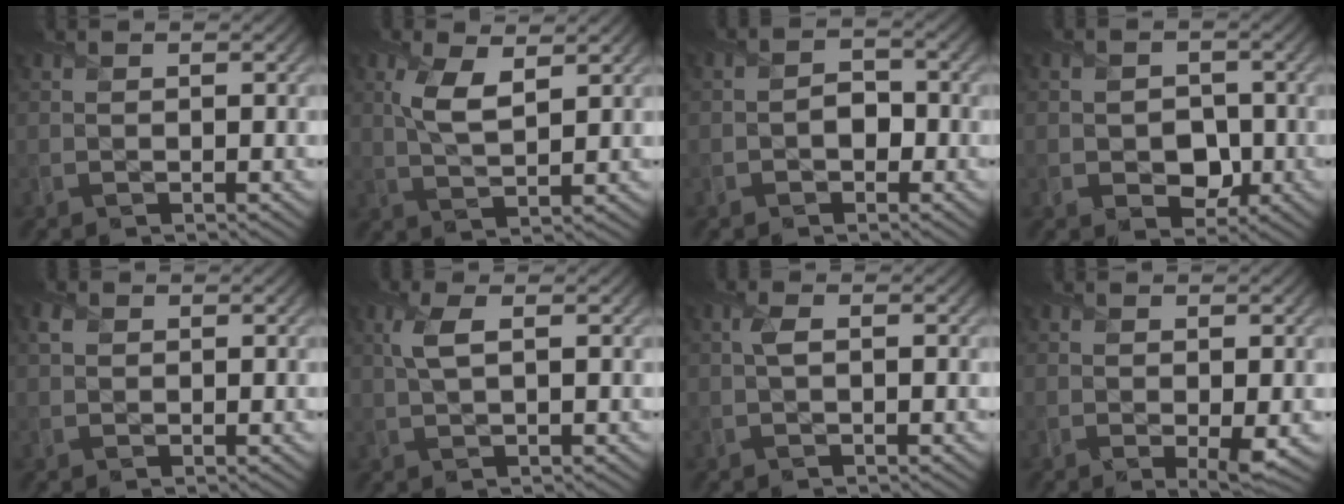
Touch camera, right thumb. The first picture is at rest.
{"total": 5.2, "force": [2.0, 2.0, 4.3], "torque": [-0.105, 0.000, 0.039]}
{"total": 2.4, "force": [-0.9, 1.9, 1.2], "torque": [-0.014, 0.002, -0.025]}
{"total": 4.1, "force": [-0.9, 3.4, 2.2], "torque": [-0.032, -0.006, -0.021]}
{"total": 1.5, "force": [0.5, 1.3, 0.6], "torque": [-0.012, 0.002, 0.007]}
{"total": 3.0, "force": [0.9, 1.0, 2.7], "torque": [-0.070, 0.008, 0.016]}
{"total": 1.4, "force": [0.1, 0.6, 1.2], "torque": [-0.029, 0.003, -0.001]}
{"total": 2.9, "force": [-0.6, 1.5, 2.4], "torque": [-0.038, -0.015, -0.007]}